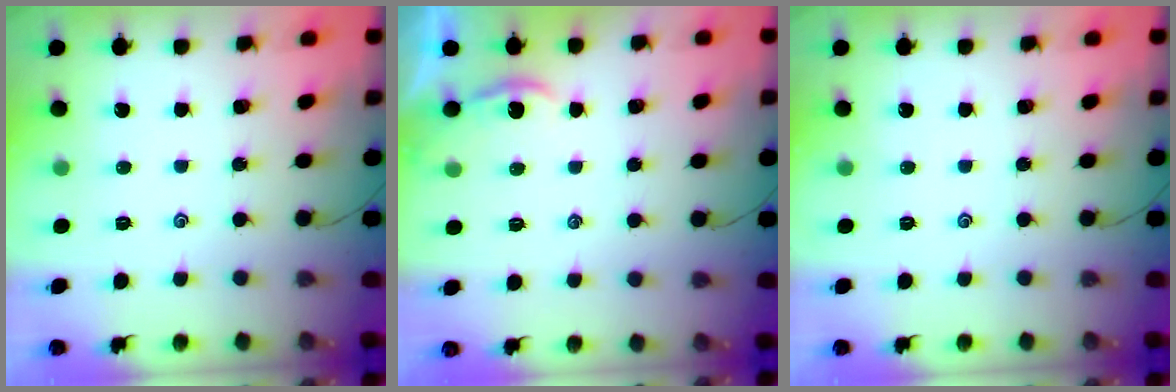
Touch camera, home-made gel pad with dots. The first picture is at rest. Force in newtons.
{"total": 1.2, "press": 1.2, "slide": 0.2}
{"total": 0.0}